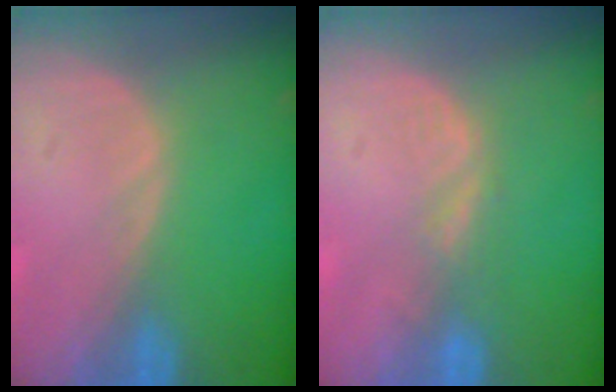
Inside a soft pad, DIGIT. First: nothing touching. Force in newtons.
{"total": 2.7, "press": 2.1, "slide": 1.7}